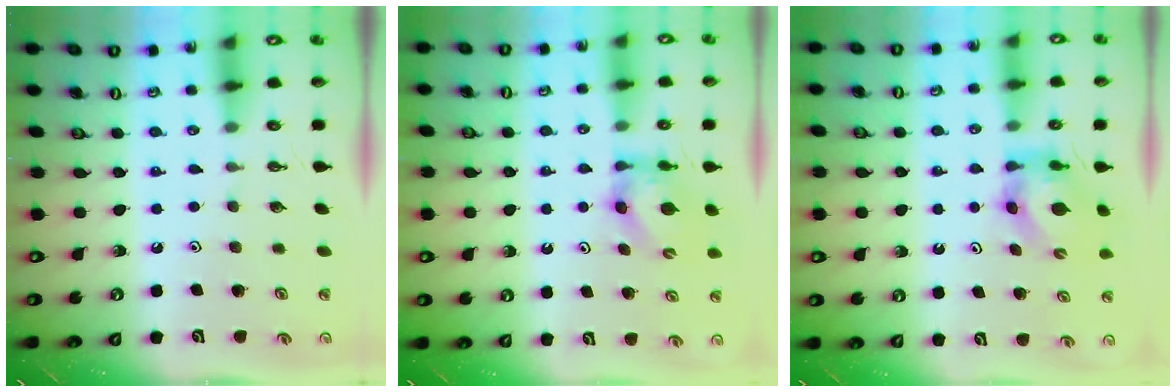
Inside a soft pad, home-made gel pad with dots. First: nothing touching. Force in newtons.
{"total": 6.1, "press": 6.1, "slide": 0.3}
{"total": 7.4, "press": 7.4, "slide": 0.6}